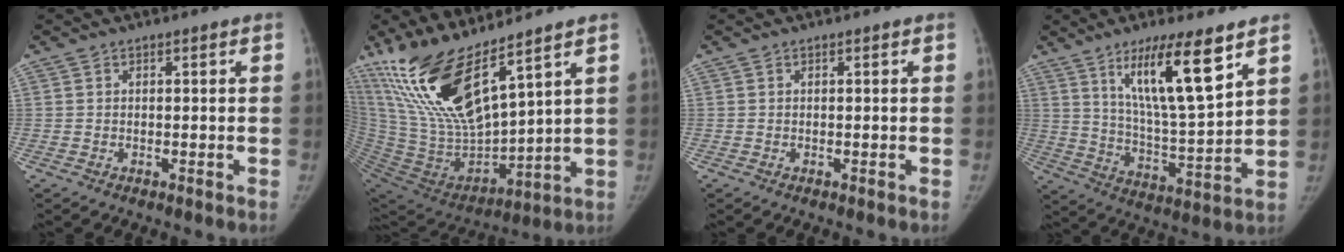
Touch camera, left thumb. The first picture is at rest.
{"total": 20.7, "force": [13.8, 5.2, 14.4], "torque": [-0.268, -0.076, 0.280]}
{"total": 0.0}
{"total": 16.2, "force": [8.9, 2.9, 13.2], "torque": [-0.216, -0.054, 0.165]}